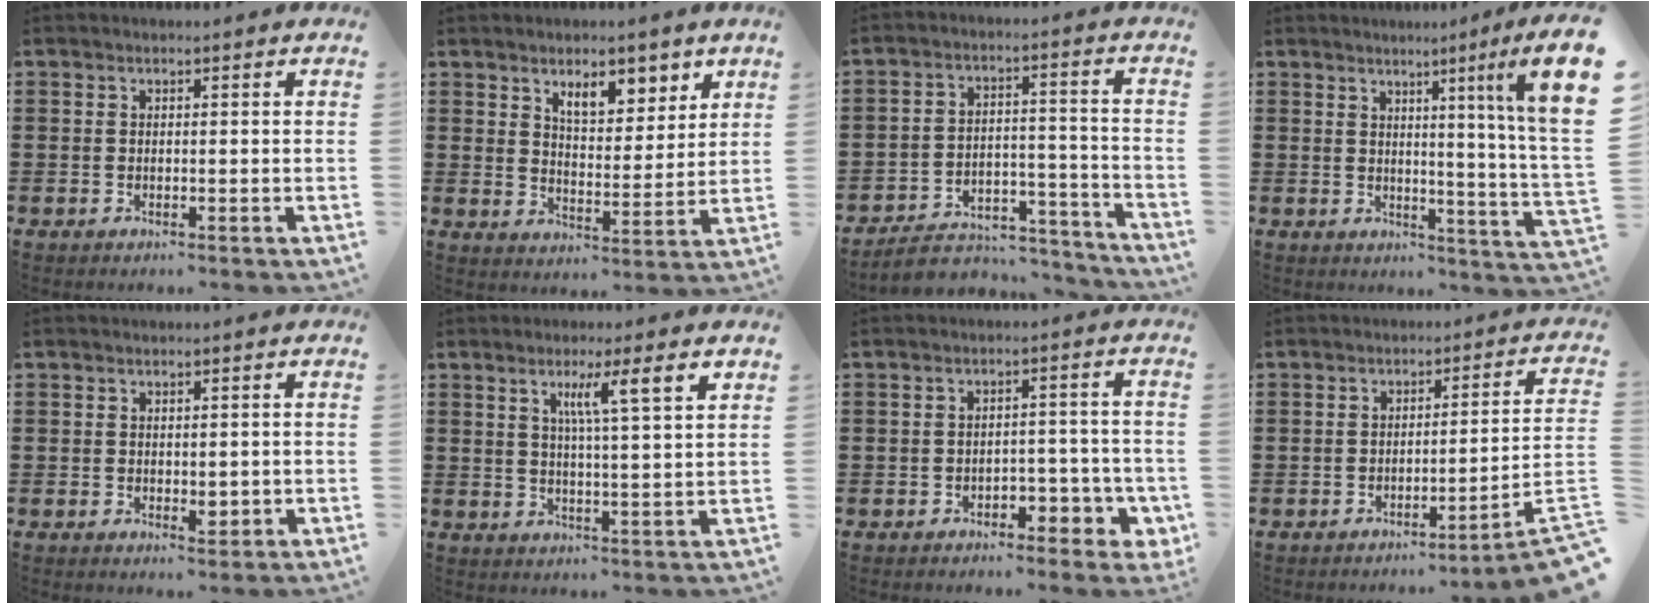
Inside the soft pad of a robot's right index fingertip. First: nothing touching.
{"total": 6.7, "force": [4.8, 3.1, 3.6], "torque": [-0.056, -0.014, 0.079]}
{"total": 6.1, "force": [-5.6, 1.9, 1.6], "torque": [-0.033, 0.014, -0.109]}
{"total": 6.3, "force": [2.7, -0.4, 5.7], "torque": [-0.106, -0.024, 0.034]}
{"total": 1.9, "force": [-0.1, 1.3, 1.5], "torque": [-0.018, -0.001, -0.002]}
{"total": 5.4, "force": [2.6, 0.0, 4.8], "torque": [-0.093, -0.001, 0.038]}
{"total": 3.8, "force": [-2.3, 2.3, 2.0], "torque": [-0.037, 0.011, -0.044]}
{"total": 3.5, "force": [-2.2, -0.8, 2.6], "torque": [-0.048, -0.021, -0.049]}